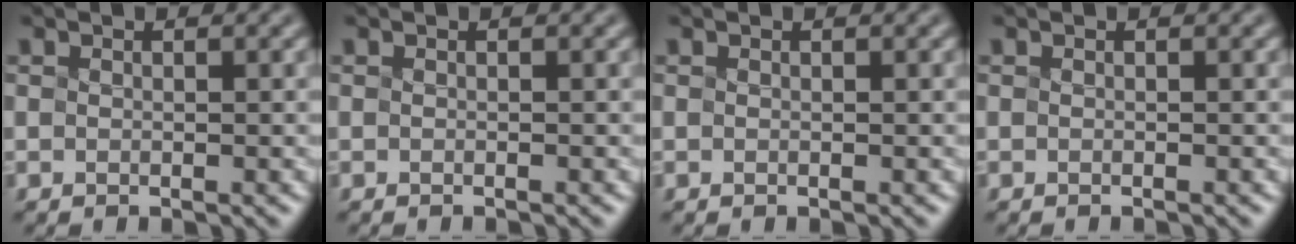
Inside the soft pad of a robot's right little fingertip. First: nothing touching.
{"total": 0.6, "force": [-0.6, 0.1, 0.2], "torque": [0.002, 0.000, -0.010]}
{"total": 0.0}
{"total": 0.6, "force": [-0.6, 0.0, 0.2], "torque": [0.002, 0.000, -0.009]}